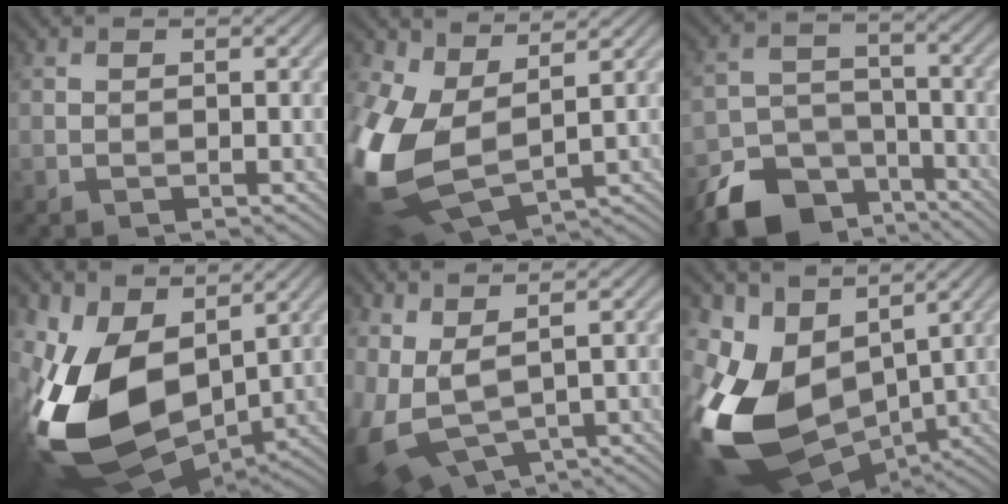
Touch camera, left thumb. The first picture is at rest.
{"total": 14.7, "force": [1.1, 9.2, 11.4], "torque": [-0.311, -0.026, 0.031]}
{"total": 11.2, "force": [-7.6, 6.5, 5.0], "torque": [-0.103, -0.021, -0.136]}
{"total": 16.6, "force": [1.1, 10.2, 13.0], "torque": [-0.310, -0.025, 0.027]}
{"total": 9.0, "force": [1.7, 4.5, 7.6], "torque": [-0.202, -0.031, 0.055]}
{"total": 16.2, "force": [-0.6, 10.9, 11.9], "torque": [-0.307, -0.031, 0.001]}